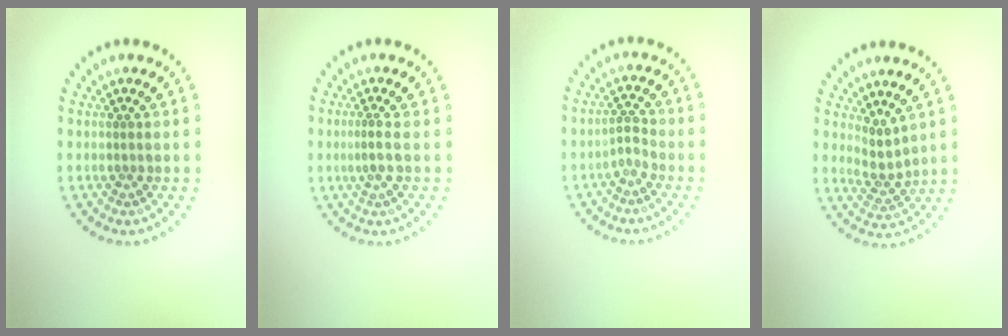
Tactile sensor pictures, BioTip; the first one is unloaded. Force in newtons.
{"total": 1.6, "press": 1.3, "slide": 0.9}
{"total": 1.2, "press": 1.0, "slide": 0.8}
{"total": 2.2, "press": 1.6, "slide": 1.4}